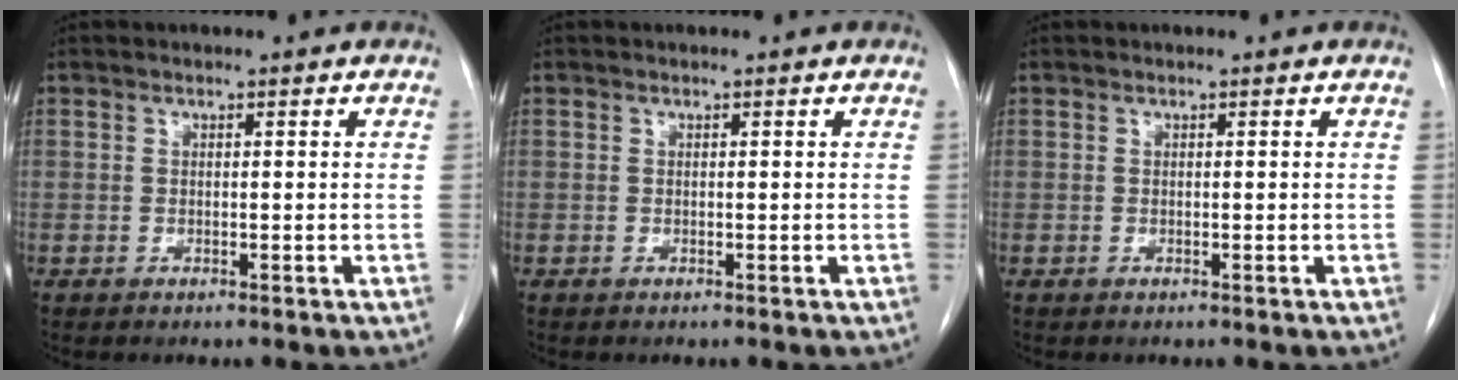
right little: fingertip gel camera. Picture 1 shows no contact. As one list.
[{"total": 0.0}, {"total": 0.0}]